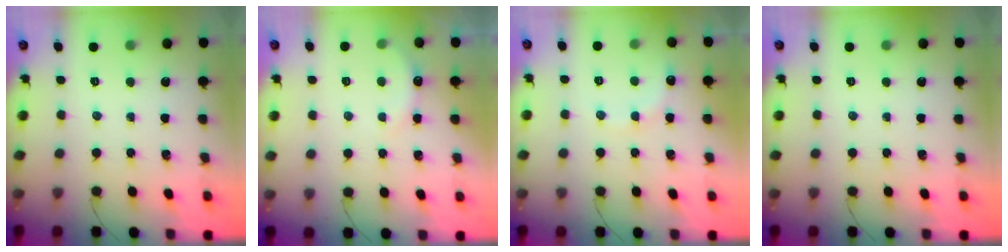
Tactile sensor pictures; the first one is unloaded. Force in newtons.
{"total": 3.5, "press": 3.4, "slide": 1.0}
{"total": 8.6, "press": 8.5, "slide": 1.5}
{"total": 0.0}